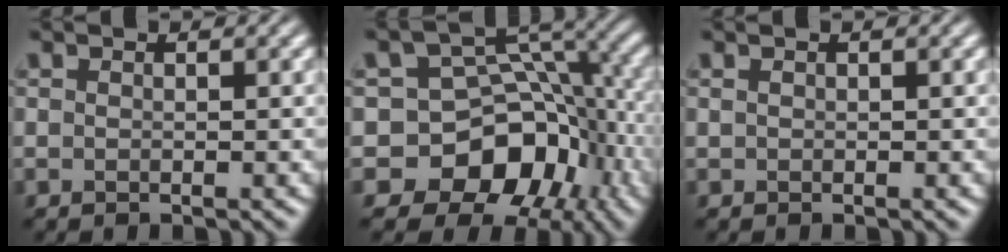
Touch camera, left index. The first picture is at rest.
{"total": 11.6, "force": [-5.0, 9.3, 4.7], "torque": [-0.072, 0.023, -0.106]}
{"total": 0.0}